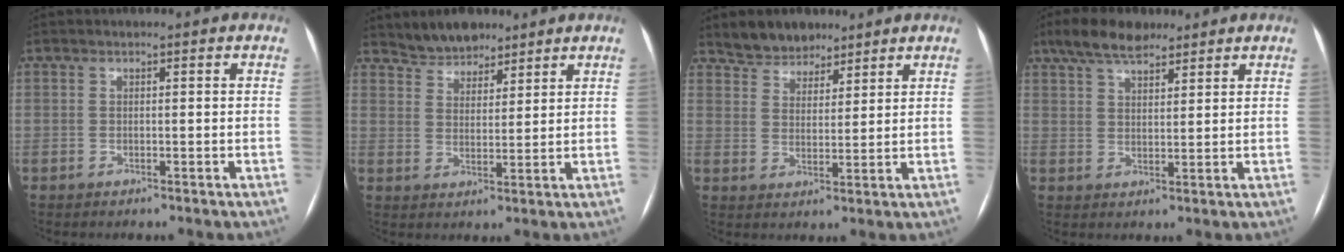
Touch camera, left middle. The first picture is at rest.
{"total": 5.7, "force": [5.0, 2.4, 1.2], "torque": [-0.022, 0.009, 0.094]}
{"total": 6.0, "force": [5.1, 3.0, 1.2], "torque": [-0.019, 0.009, 0.093]}
{"total": 7.6, "force": [5.8, 2.8, 4.0], "torque": [-0.077, 0.018, 0.105]}